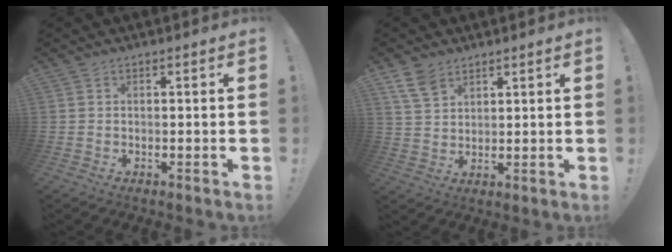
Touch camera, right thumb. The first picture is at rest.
{"total": 7.1, "force": [4.8, 4.2, 3.3], "torque": [-0.061, -0.018, 0.096]}